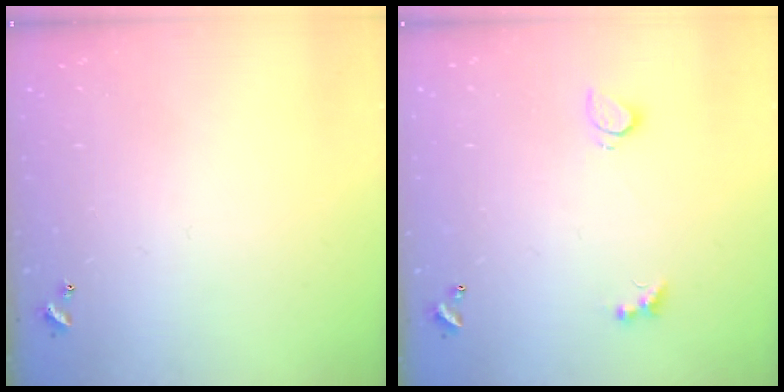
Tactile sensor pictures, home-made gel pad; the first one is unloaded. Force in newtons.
{"total": 3.0, "press": 2.7, "slide": 1.1}